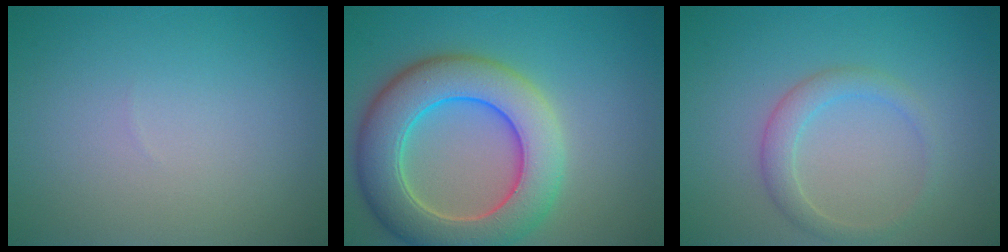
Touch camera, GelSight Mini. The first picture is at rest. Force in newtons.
{"total": 9.2, "press": 9.2, "slide": 0.6}
{"total": 2.2, "press": 2.2, "slide": 0.1}